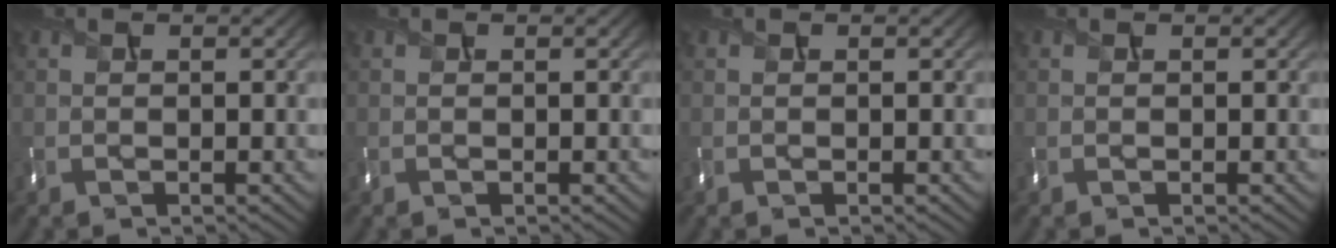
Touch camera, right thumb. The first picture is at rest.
{"total": 0.0}
{"total": 0.0}
{"total": 0.0}